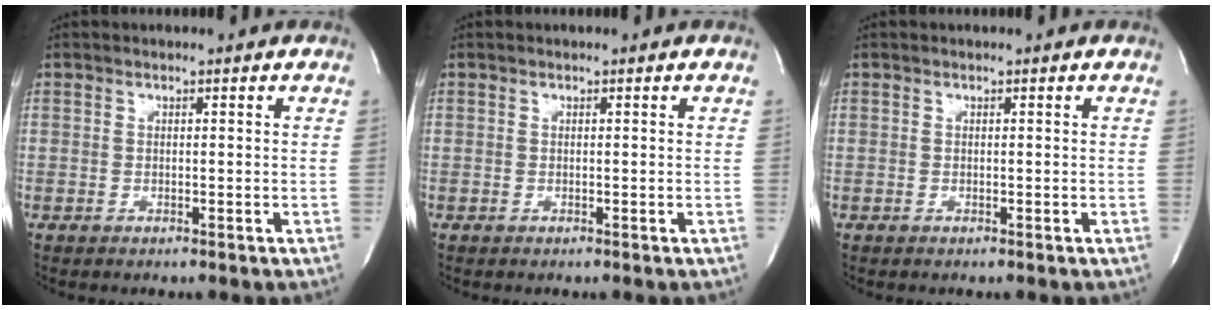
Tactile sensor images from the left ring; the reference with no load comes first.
{"total": 0.0}
{"total": 0.0}